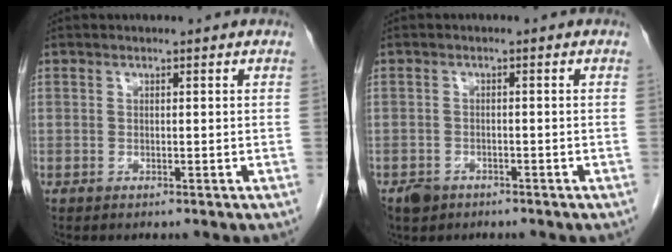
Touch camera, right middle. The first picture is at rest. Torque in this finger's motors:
{"motor_torque": [0.01, 0.01, 0.00, 0.00]}